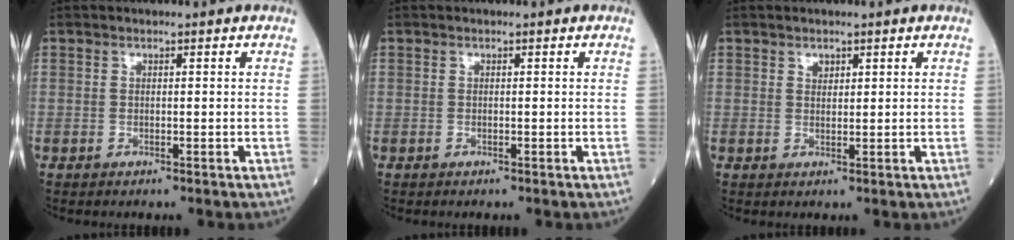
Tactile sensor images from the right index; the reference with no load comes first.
{"total": 0.0}
{"total": 1.1, "force": [0.7, 0.7, 0.5], "torque": [-0.005, -0.004, 0.011]}